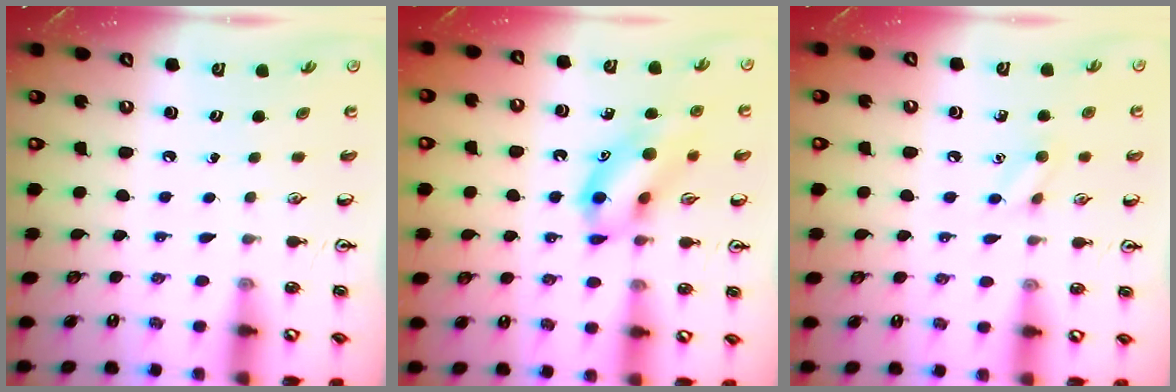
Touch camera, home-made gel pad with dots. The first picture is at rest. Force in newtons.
{"total": 12.4, "press": 12.3, "slide": 2.0}
{"total": 6.2, "press": 6.0, "slide": 1.5}